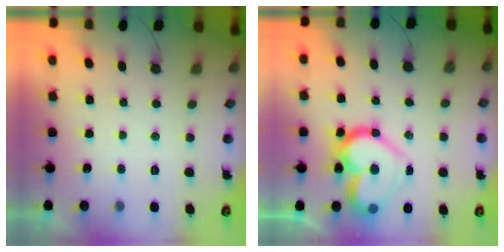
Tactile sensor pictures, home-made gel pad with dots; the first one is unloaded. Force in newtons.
{"total": 19.2, "press": 19.1, "slide": 2.1}